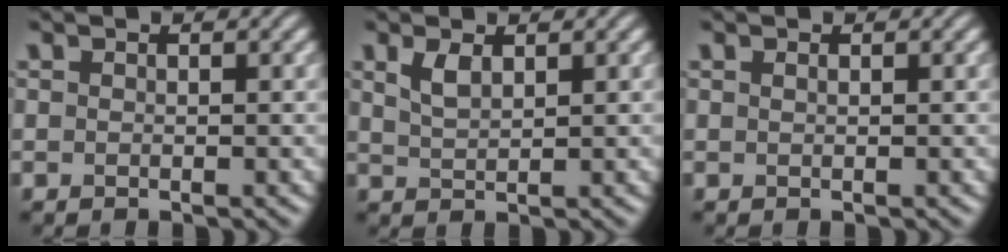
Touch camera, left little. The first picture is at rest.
{"total": 1.9, "force": [1.1, 0.8, 1.3], "torque": [-0.030, 0.001, 0.026]}
{"total": 0.0}